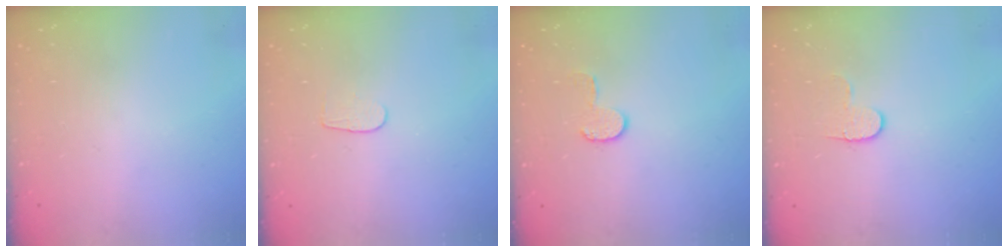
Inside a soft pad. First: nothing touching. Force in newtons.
{"total": 4.3, "press": 4.3, "slide": 0.5}
{"total": 5.9, "press": 5.9, "slide": 0.4}
{"total": 4.9, "press": 4.9, "slide": 0.5}